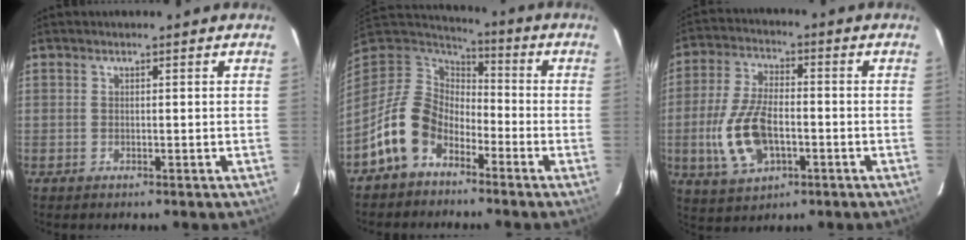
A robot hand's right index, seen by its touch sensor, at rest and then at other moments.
{"total": 12.4, "force": [-7.1, 8.2, 6.1], "torque": [-0.132, 0.021, -0.136]}
{"total": 12.9, "force": [-3.3, 6.8, 10.5], "torque": [-0.229, 0.000, -0.054]}